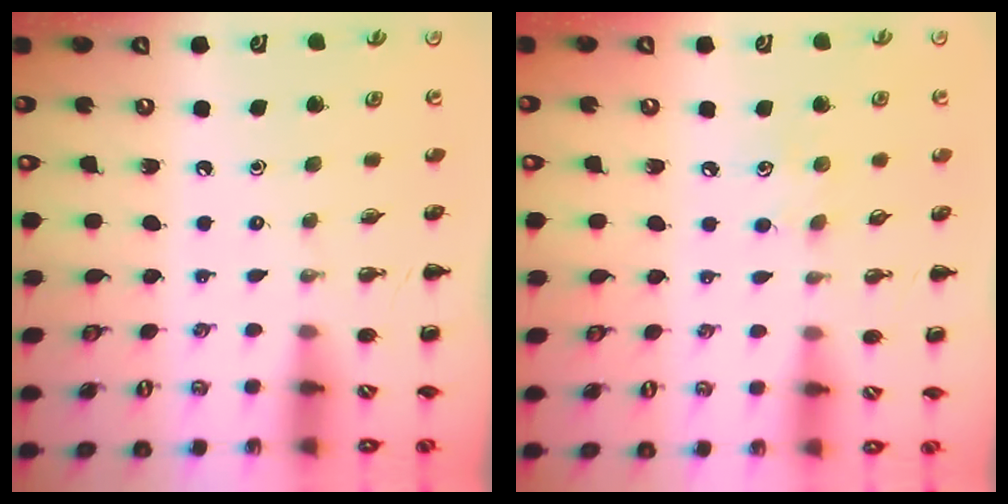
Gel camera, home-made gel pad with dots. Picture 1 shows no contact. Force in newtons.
{"total": 4.8, "press": 4.7, "slide": 1.2}